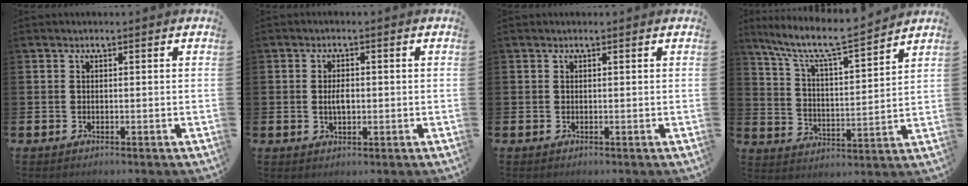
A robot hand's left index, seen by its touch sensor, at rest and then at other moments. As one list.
[{"total": 2.5, "force": [-0.1, 1.3, 2.1], "torque": [-0.034, 0.002, -0.006]}, {"total": 0.0}, {"total": 8.5, "force": [7.5, 0.5, 3.8], "torque": [-0.107, -0.052, 0.125]}]